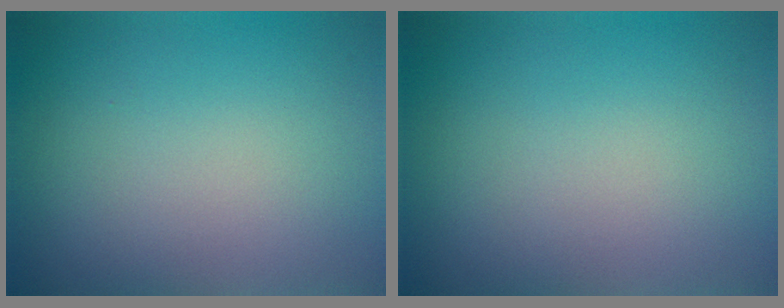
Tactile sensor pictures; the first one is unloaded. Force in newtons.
{"total": 0.0}